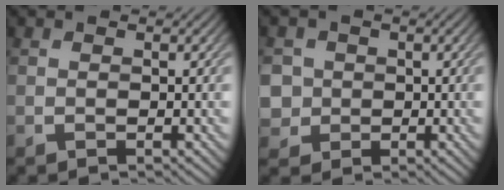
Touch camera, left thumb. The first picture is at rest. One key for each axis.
{"total": 4.3, "fx": 0.0, "fy": 4.2, "fz": 1.0, "tx": -0.033, "ty": -0.001, "tz": -0.013}